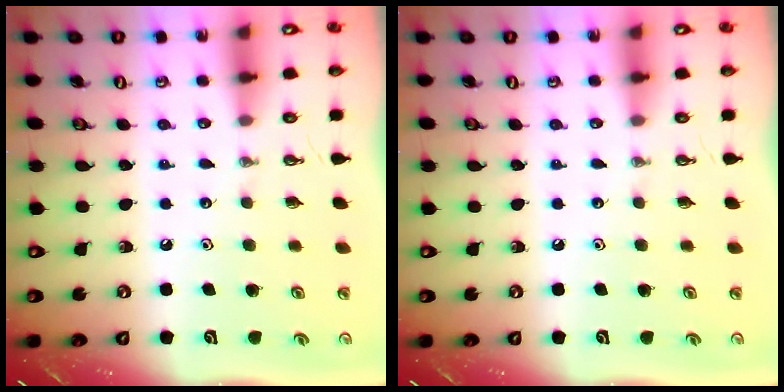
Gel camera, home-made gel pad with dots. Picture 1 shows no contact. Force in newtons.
{"total": 0.0}